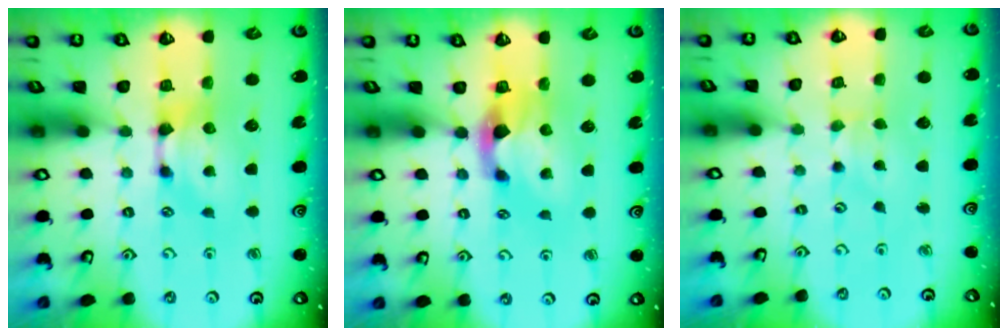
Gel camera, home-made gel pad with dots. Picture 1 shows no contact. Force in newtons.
{"total": 2.3, "press": 1.9, "slide": 1.3}
{"total": 2.1, "press": 1.6, "slide": 1.4}